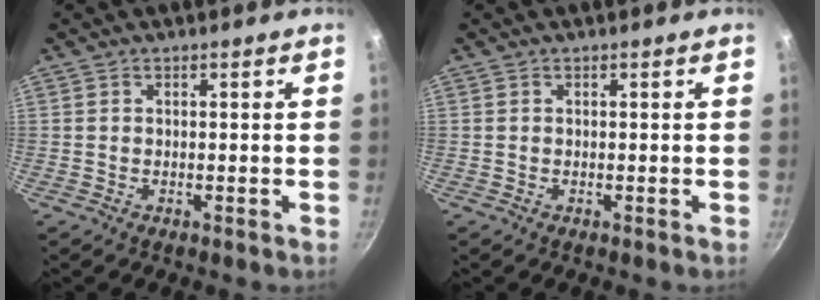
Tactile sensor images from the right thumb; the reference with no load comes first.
{"total": 0.0}